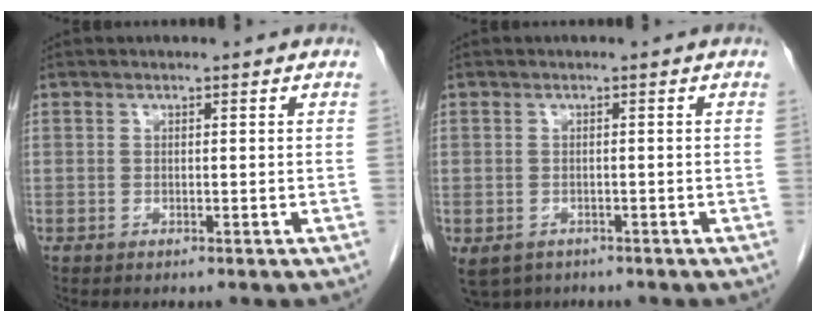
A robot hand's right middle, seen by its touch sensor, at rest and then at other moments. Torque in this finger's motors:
{"motor_torque": [0.77, -0.52, 0.35, 0.06]}